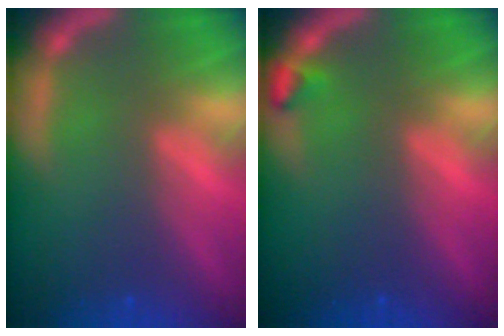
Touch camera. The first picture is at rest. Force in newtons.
{"total": 0.9}